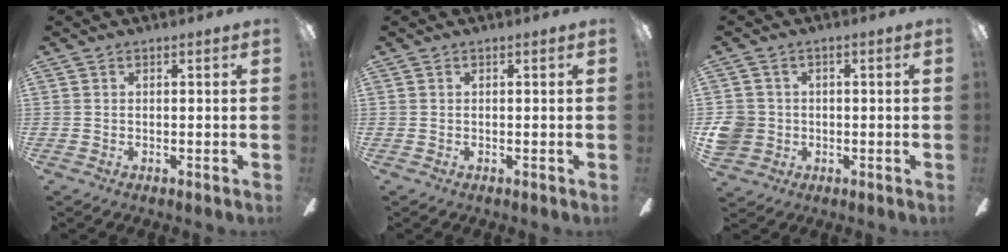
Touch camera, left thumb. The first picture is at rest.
{"total": 0.0}
{"total": 5.6, "force": [-0.4, 5.3, 1.7], "torque": [-0.051, 0.009, -0.008]}